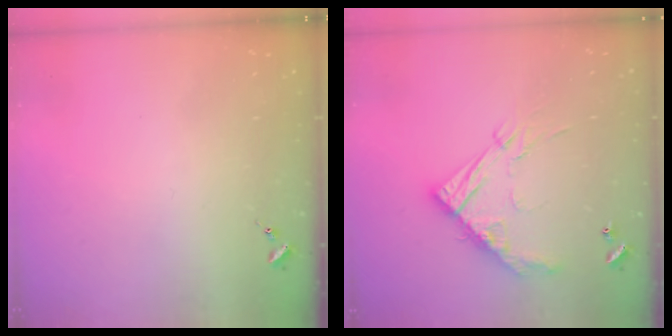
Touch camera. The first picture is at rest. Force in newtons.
{"total": 16.5, "press": 16.5, "slide": 1.5}